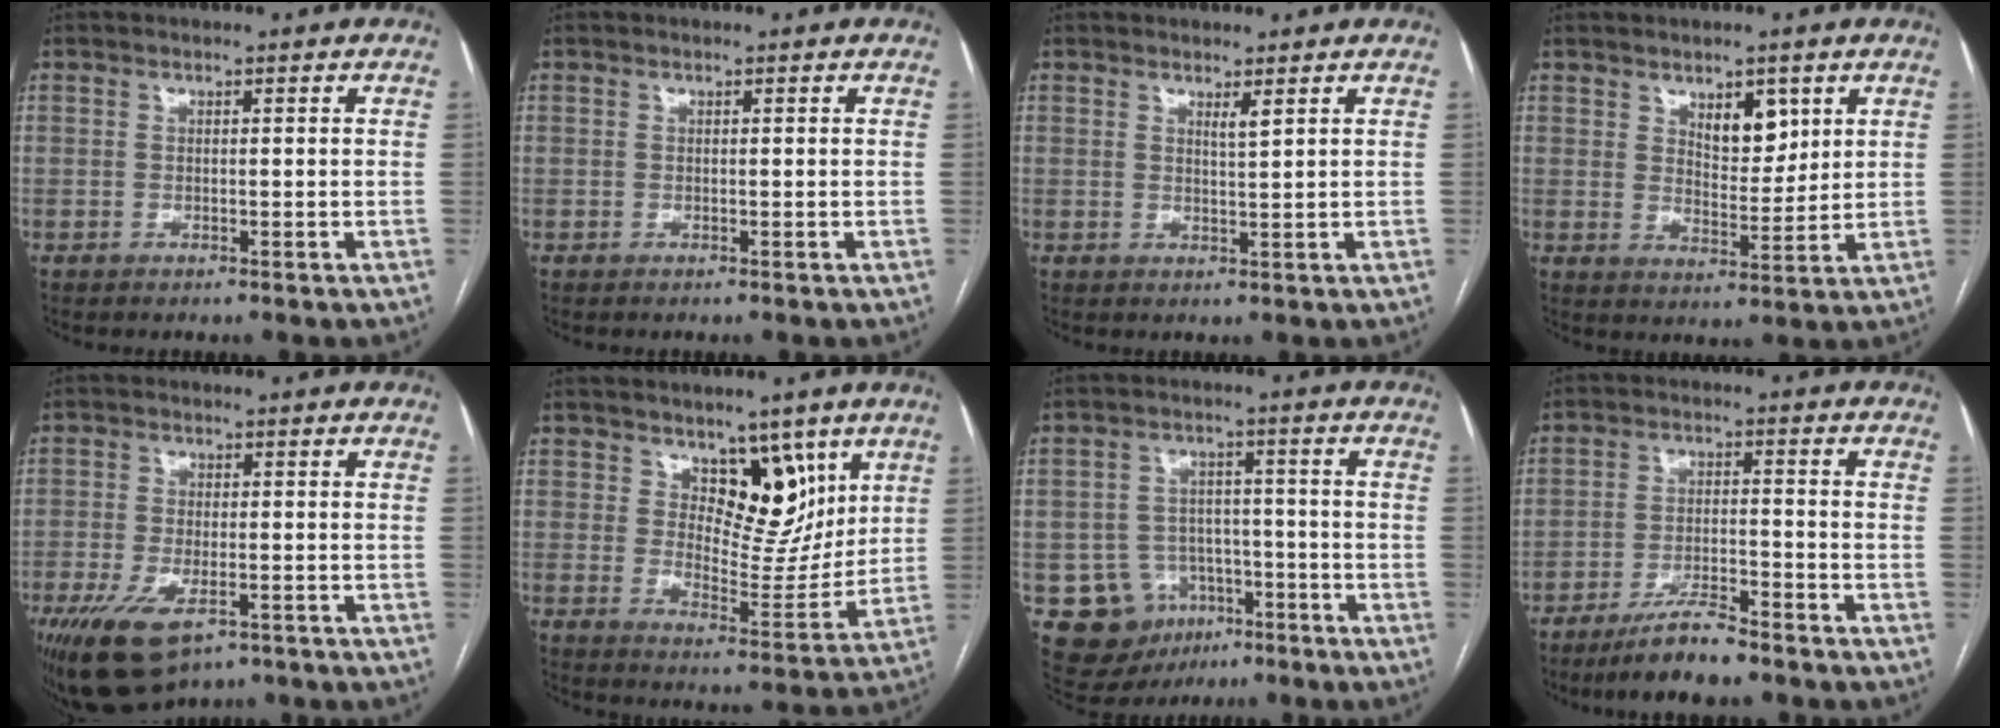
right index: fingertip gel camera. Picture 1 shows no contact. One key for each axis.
{"total": 0.0}
{"total": 1.4, "fx": 1.0, "fy": -0.2, "fz": 1.0, "tx": -0.019, "ty": -0.008, "tz": 0.018}
{"total": 6.0, "fx": 3.1, "fy": 2.9, "fz": 4.2, "tx": -0.065, "ty": -0.003, "tz": 0.054}
{"total": 9.4, "fx": -5.4, "fy": 4.1, "fz": 6.6, "tx": -0.124, "ty": -0.015, "tz": -0.085}
{"total": 9.5, "fx": 5.5, "fy": 5.4, "fz": 5.6, "tx": -0.067, "ty": -0.009, "tz": 0.096}
{"total": 10.1, "fx": -4.5, "fy": 8.6, "fz": 3.0, "tx": -0.052, "ty": 0.021, "tz": -0.056}
{"total": 7.2, "fx": -6.0, "fy": 0.7, "fz": 4.0, "tx": -0.073, "ty": -0.017, "tz": -0.108}